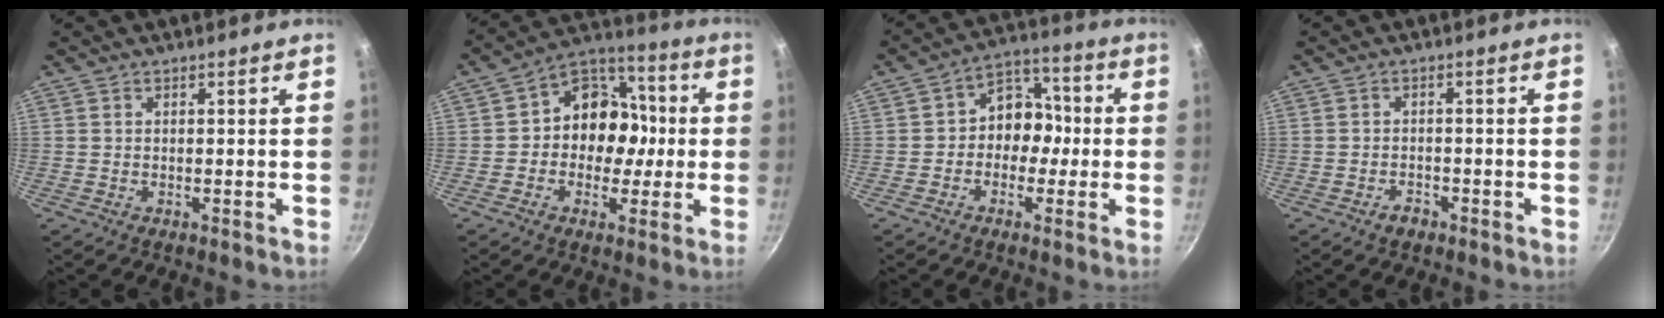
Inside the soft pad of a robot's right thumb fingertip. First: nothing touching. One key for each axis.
{"total": 12.9, "fx": -0.5, "fy": 10.7, "fz": 7.2, "tx": -0.048, "ty": 0.035, "tz": -0.026}
{"total": 8.8, "fx": -1.0, "fy": 7.3, "fz": 4.9, "tx": -0.011, "ty": 0.035, "tz": -0.032}
{"total": 2.0, "fx": -1.5, "fy": 1.2, "fz": 0.8, "tx": -0.005, "ty": 0.018, "tz": -0.021}